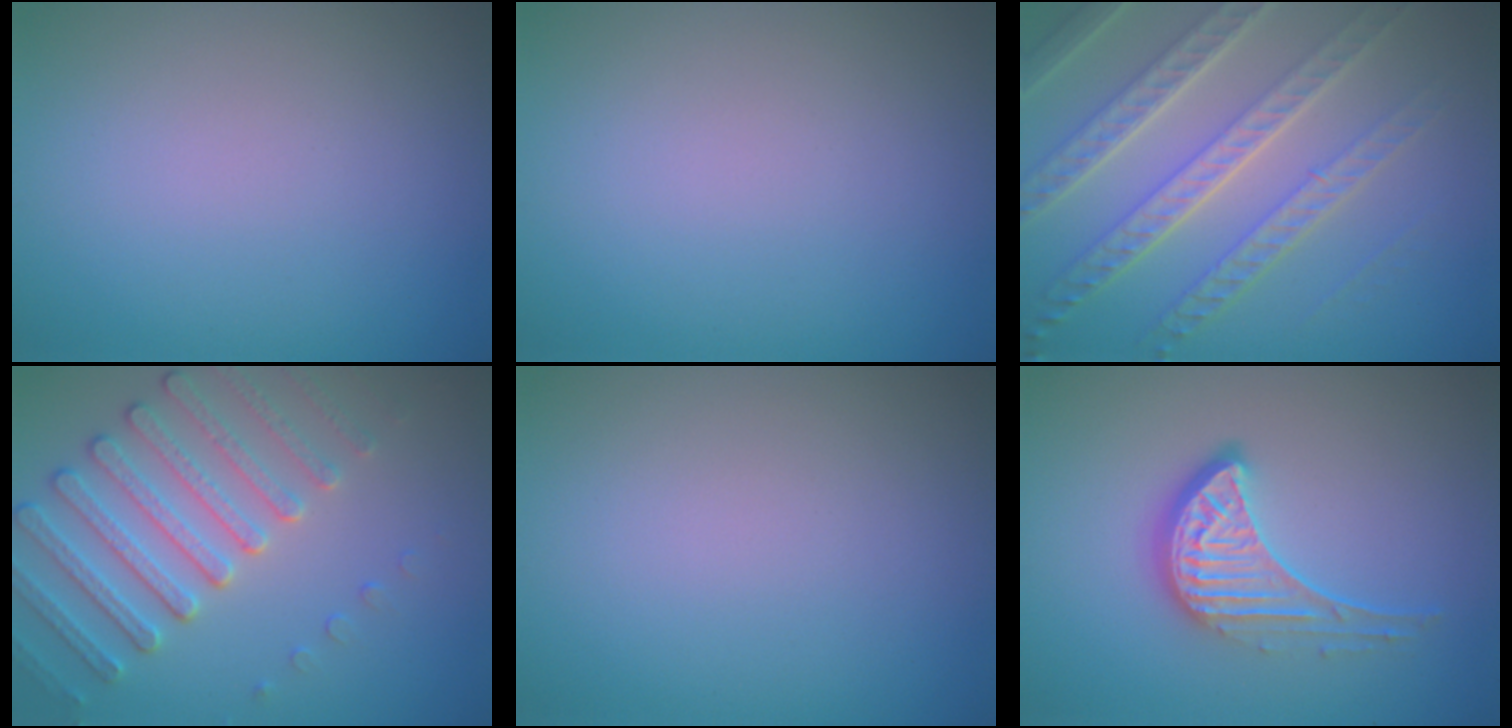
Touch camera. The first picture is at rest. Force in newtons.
{"total": 0.0}
{"total": 8.0, "press": 5.5, "slide": 5.9}
{"total": 4.6, "press": 4.5, "slide": 0.7}
{"total": 0.0}
{"total": 4.3, "press": 3.1, "slide": 3.1}